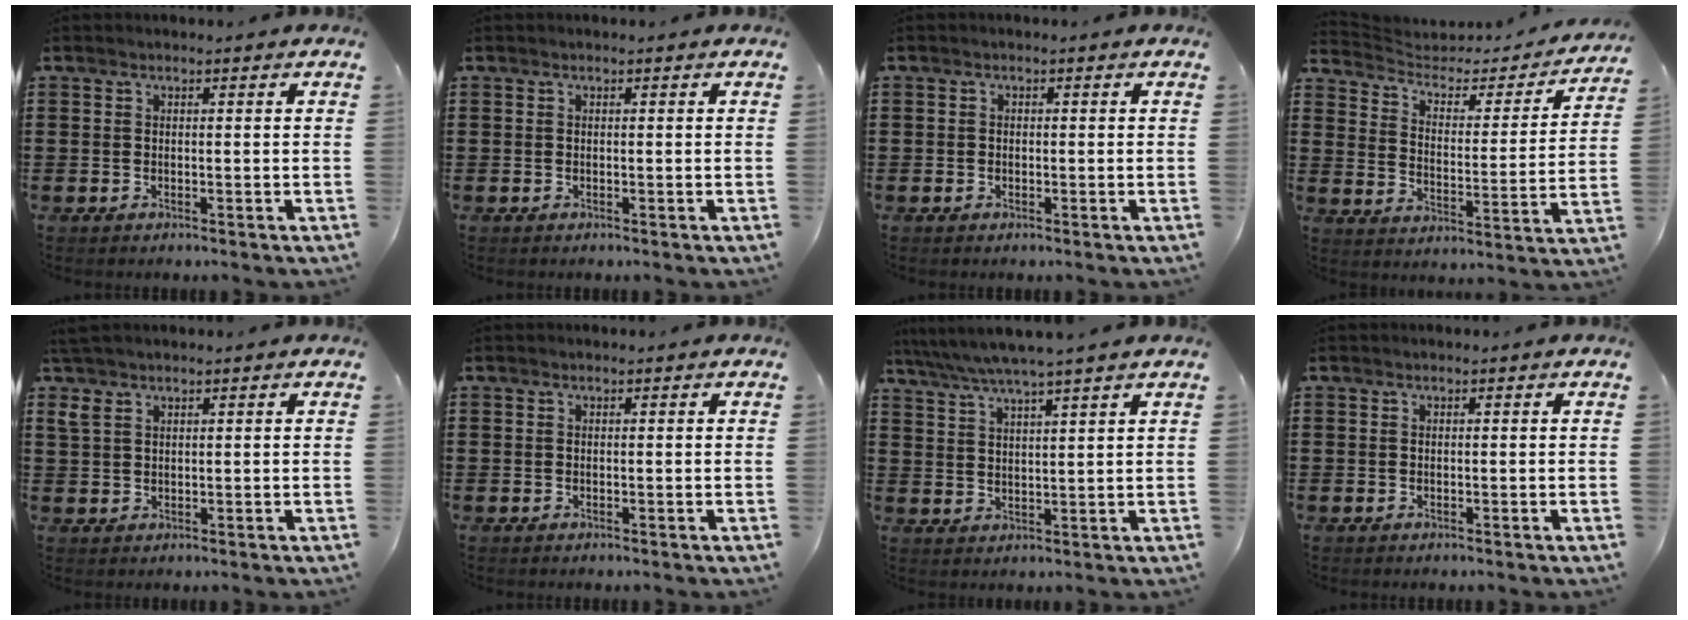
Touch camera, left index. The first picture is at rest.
{"total": 0.0}
{"total": 0.6, "force": [-0.3, 0.5, 0.2], "torque": [-0.006, 0.001, -0.005]}
{"total": 3.2, "force": [2.5, 1.6, 1.2], "torque": [-0.042, -0.019, 0.034]}
{"total": 2.9, "force": [1.9, 1.1, 2.0], "torque": [-0.045, 0.004, 0.035]}
{"total": 0.0}
{"total": 4.6, "force": [3.9, -0.6, 2.4], "torque": [-0.058, -0.019, 0.067]}
{"total": 0.0}